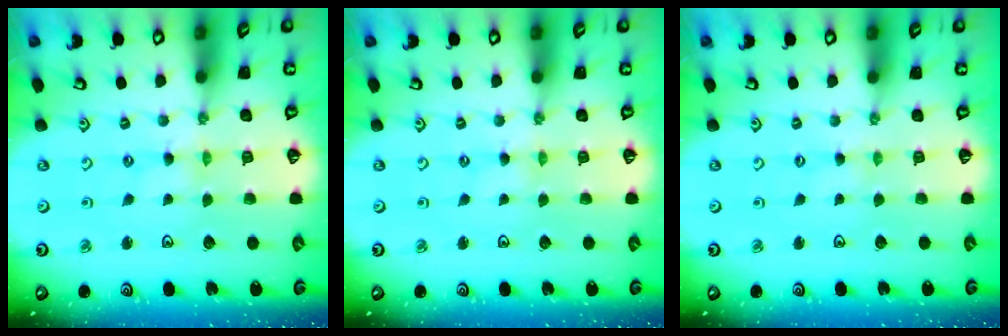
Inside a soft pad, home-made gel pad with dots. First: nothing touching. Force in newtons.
{"total": 0.0}
{"total": 0.8, "press": 0.8, "slide": 0.2}